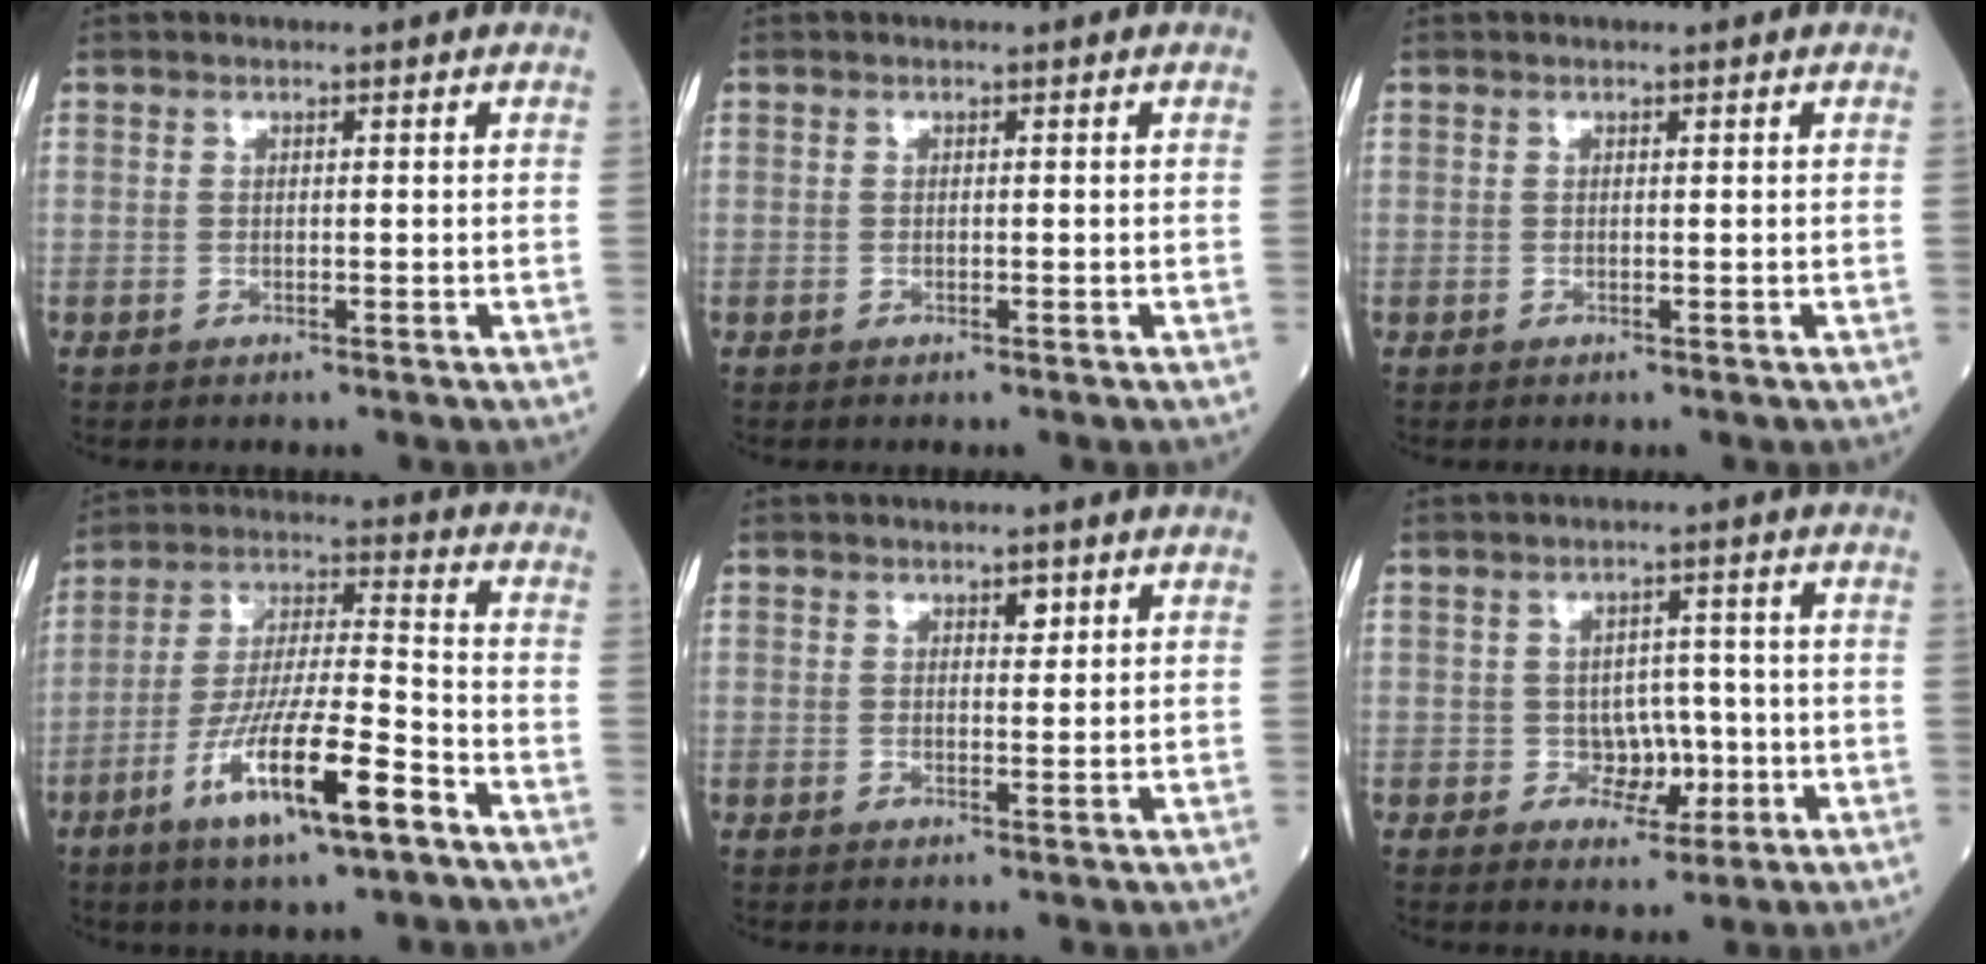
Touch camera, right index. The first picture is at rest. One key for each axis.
{"total": 0.0}
{"total": 0.0}
{"total": 14.4, "fx": -7.4, "fy": 1.6, "fz": 12.3, "tx": -0.230, "ty": -0.015, "tz": -0.133}
{"total": 1.6, "fx": 0.9, "fy": 0.7, "fz": 1.1, "tx": -0.013, "ty": 0.000, "tz": 0.013}
{"total": 4.3, "fx": -0.9, "fy": 3.5, "fz": 2.4, "tx": -0.019, "ty": 0.009, "tz": -0.008}